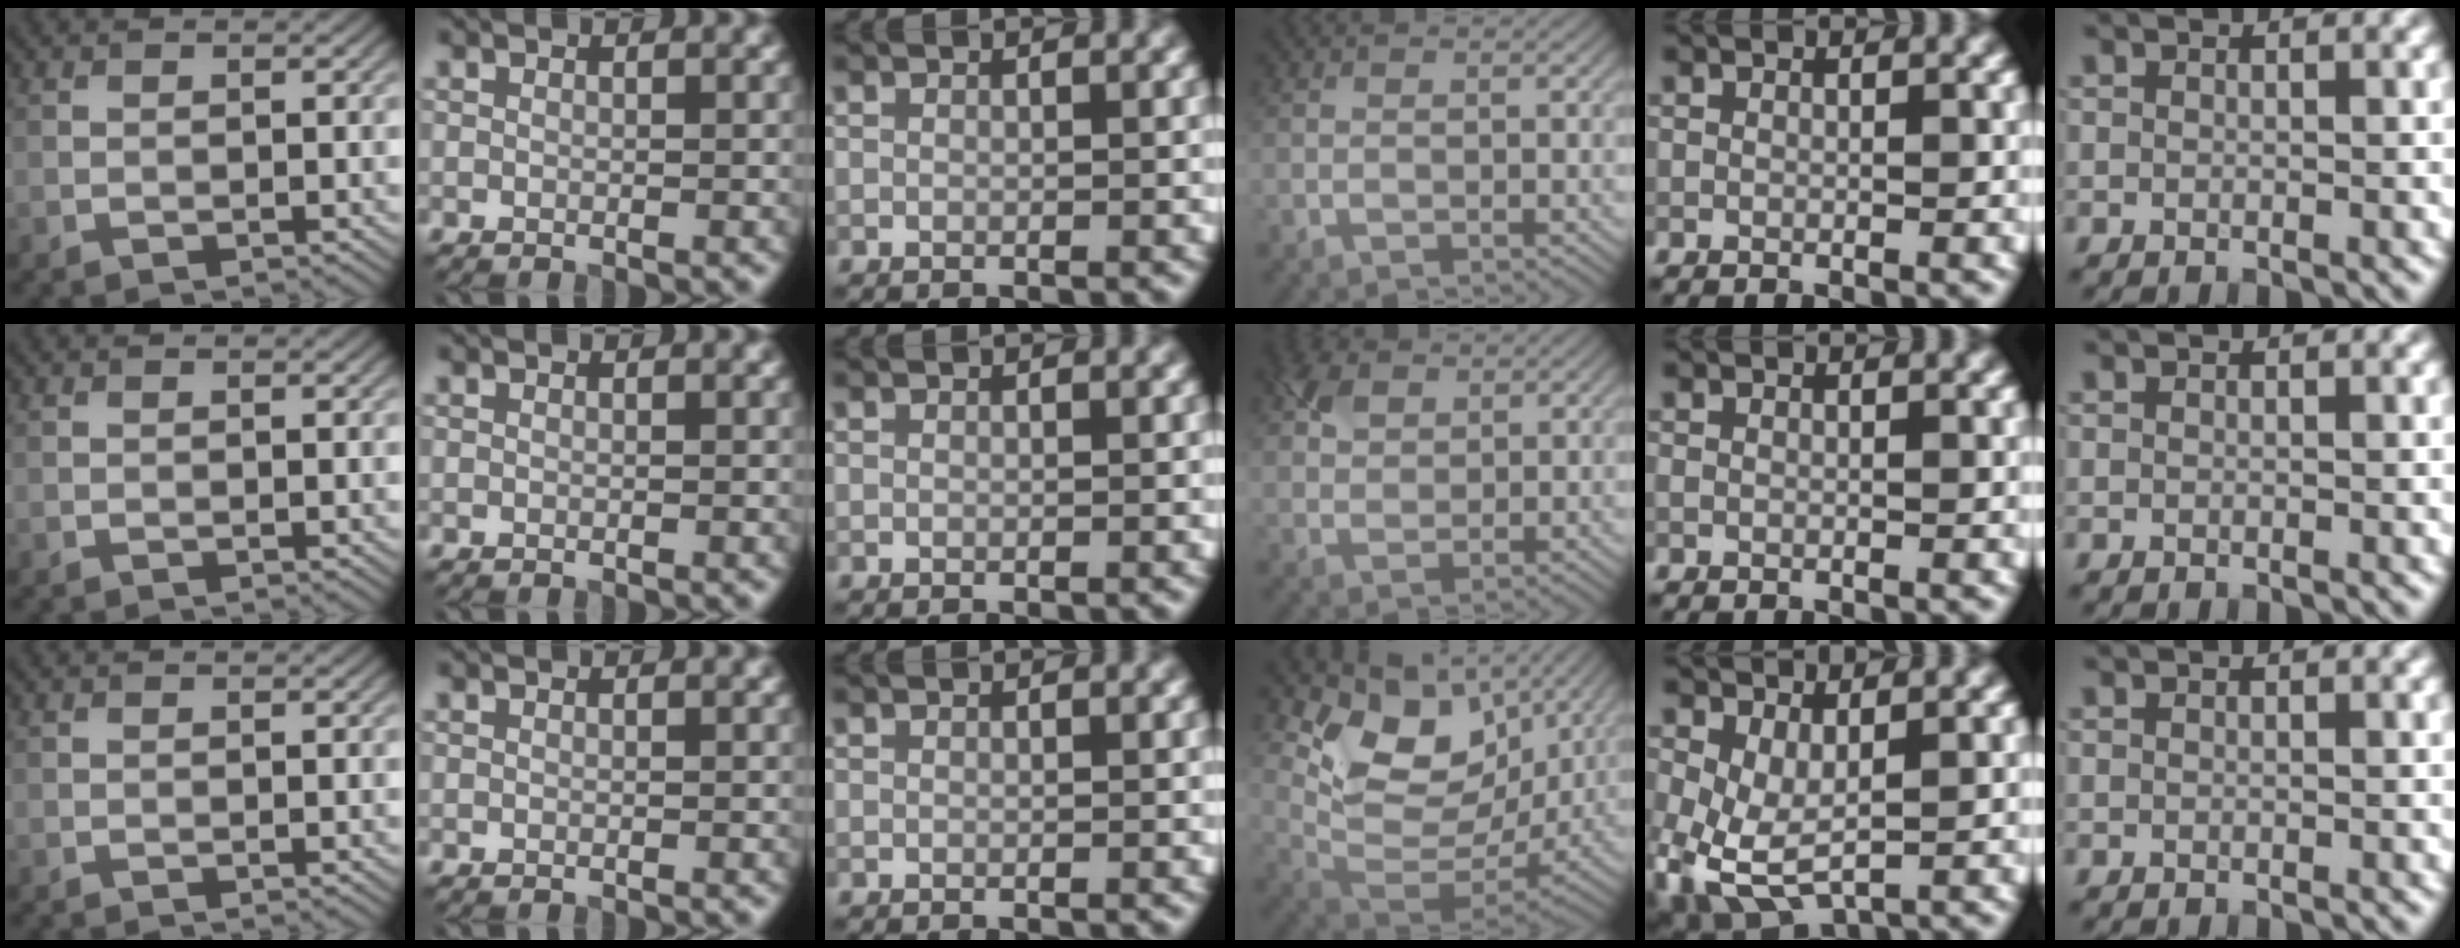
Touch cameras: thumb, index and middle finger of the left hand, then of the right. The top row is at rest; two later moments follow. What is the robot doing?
{"motion": "lift_and_place", "object": "coin"}